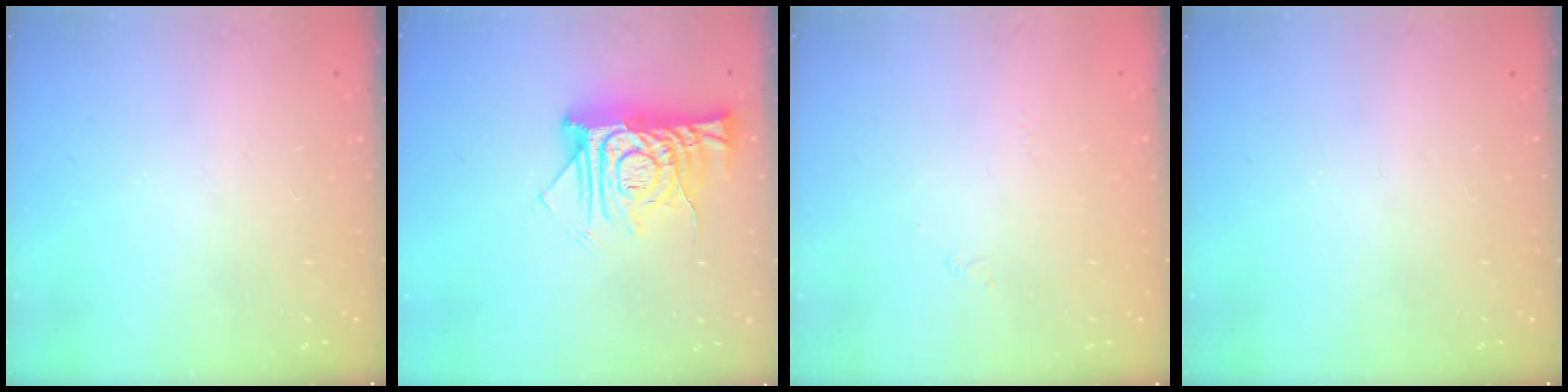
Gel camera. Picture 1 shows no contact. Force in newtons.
{"total": 14.7, "press": 14.6, "slide": 1.8}
{"total": 1.7, "press": 1.6, "slide": 0.4}
{"total": 0.0}